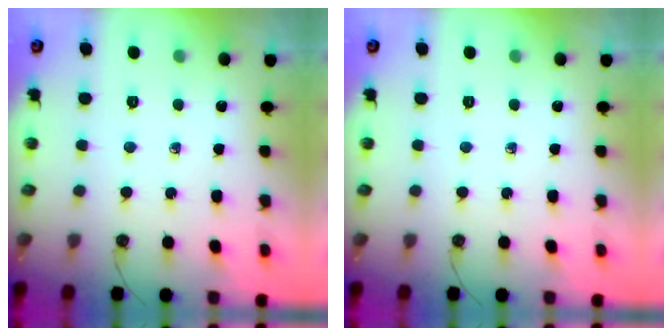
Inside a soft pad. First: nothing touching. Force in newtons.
{"total": 0.0}